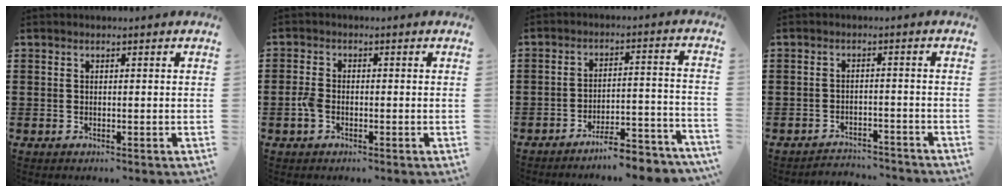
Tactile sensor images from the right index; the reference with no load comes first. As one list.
[{"total": 2.6, "force": [-1.0, 1.5, 1.9], "torque": [-0.058, -0.006, -0.023]}, {"total": 6.1, "force": [-5.8, 0.0, 1.9], "torque": [-0.029, 0.002, -0.110]}, {"total": 3.0, "force": [-3.0, 0.2, 0.0], "torque": [-0.009, -0.002, -0.065]}]